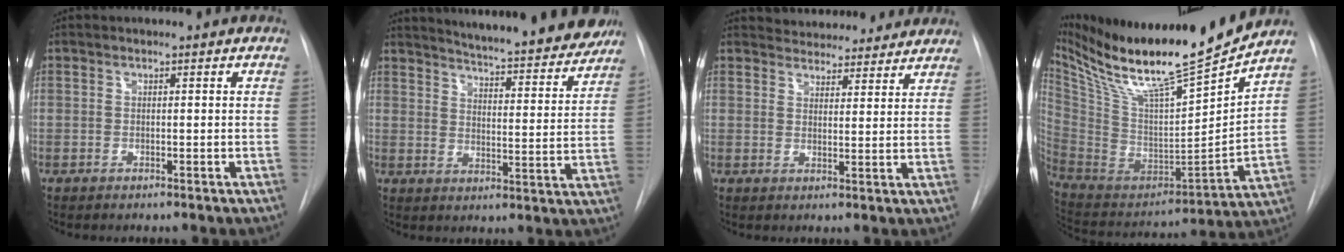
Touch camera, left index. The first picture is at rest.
{"total": 20.4, "force": [19.0, 2.1, 7.3], "torque": [-0.107, -0.057, 0.236]}
{"total": 13.1, "force": [12.1, 4.0, 2.7], "torque": [-0.021, 0.006, 0.148]}
{"total": 22.0, "force": [18.4, 0.2, 12.0], "torque": [-0.220, -0.046, 0.319]}